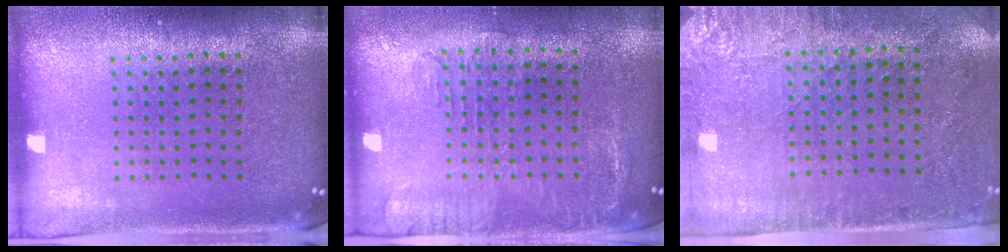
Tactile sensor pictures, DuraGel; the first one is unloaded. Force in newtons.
{"total": 1.9, "press": 1.5, "slide": 1.2}
{"total": 2.8, "press": 2.3, "slide": 1.6}